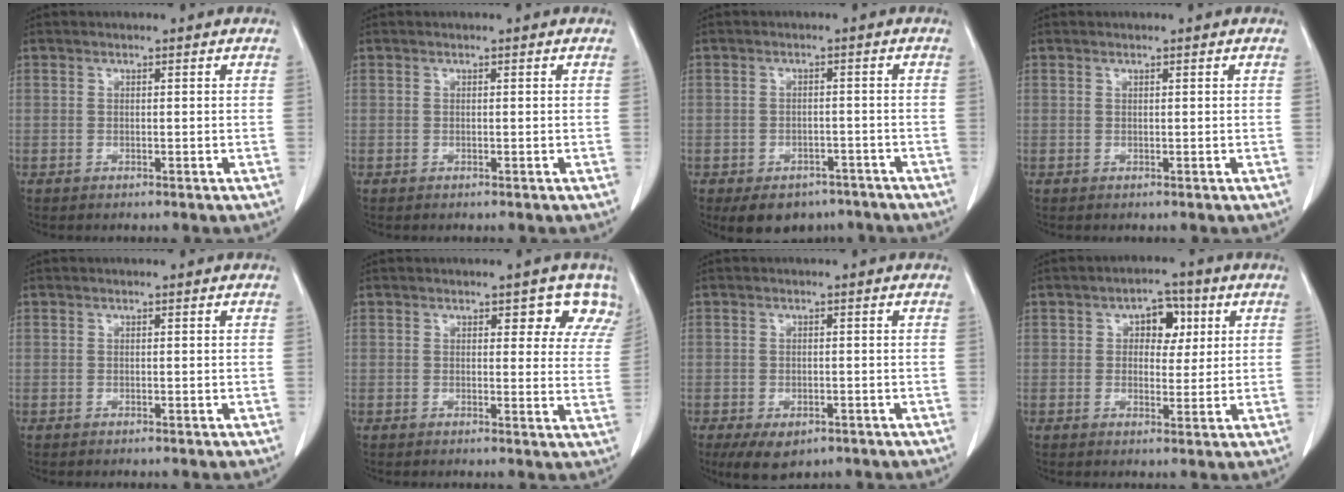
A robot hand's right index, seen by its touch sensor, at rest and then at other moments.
{"total": 0.0}
{"total": 8.4, "force": [-6.1, 5.2, 2.5], "torque": [-0.027, 0.010, -0.080]}
{"total": 0.0}
{"total": 0.0}
{"total": 5.8, "force": [4.6, 2.9, 2.0], "torque": [0.004, -0.009, 0.031]}
{"total": 5.2, "force": [-3.2, 2.4, 3.3], "torque": [-0.058, -0.008, -0.047]}
{"total": 5.3, "force": [1.7, 3.3, 3.8], "torque": [-0.049, 0.015, 0.023]}